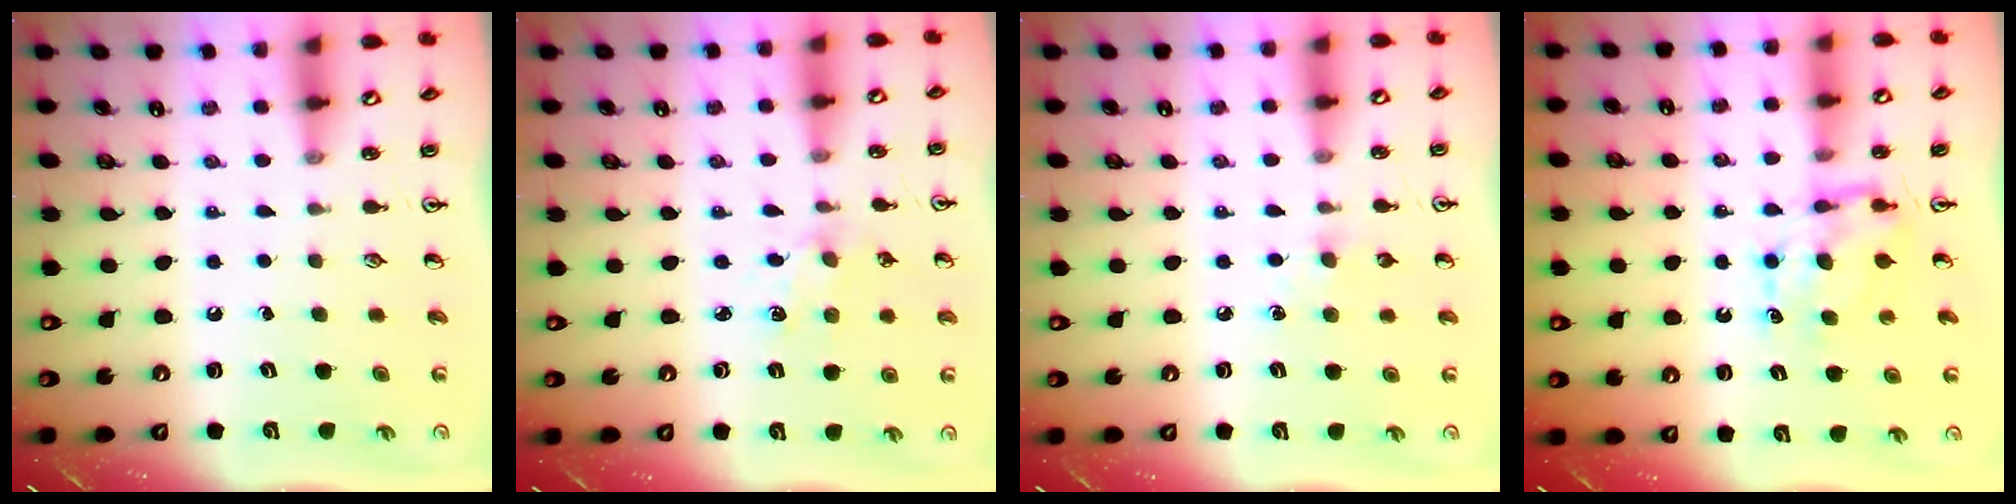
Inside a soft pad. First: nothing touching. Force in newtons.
{"total": 1.8, "press": 1.8, "slide": 0.3}
{"total": 6.2, "press": 6.1, "slide": 0.7}
{"total": 7.1, "press": 7.1, "slide": 0.1}